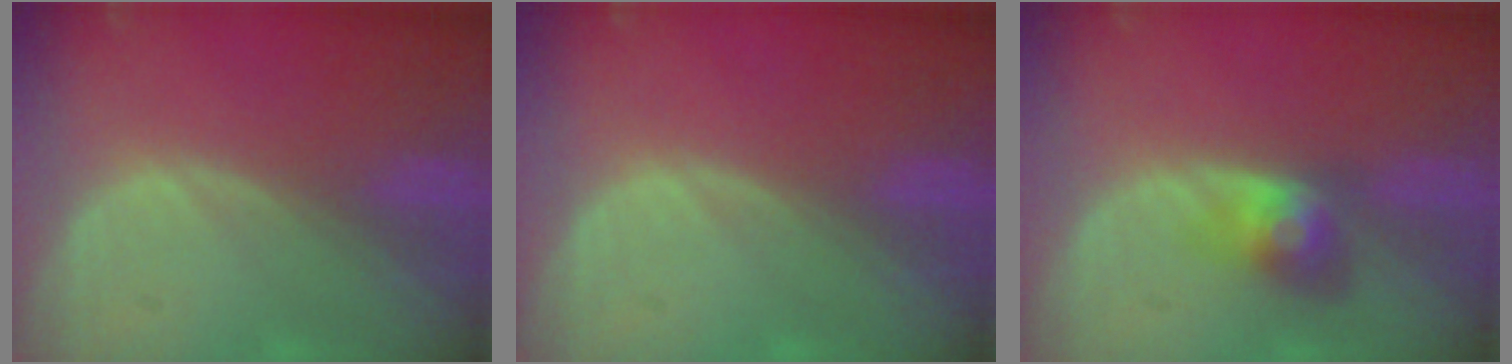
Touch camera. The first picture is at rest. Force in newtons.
{"total": 0.0}
{"total": 4.0, "press": 4.0, "slide": 0.2}